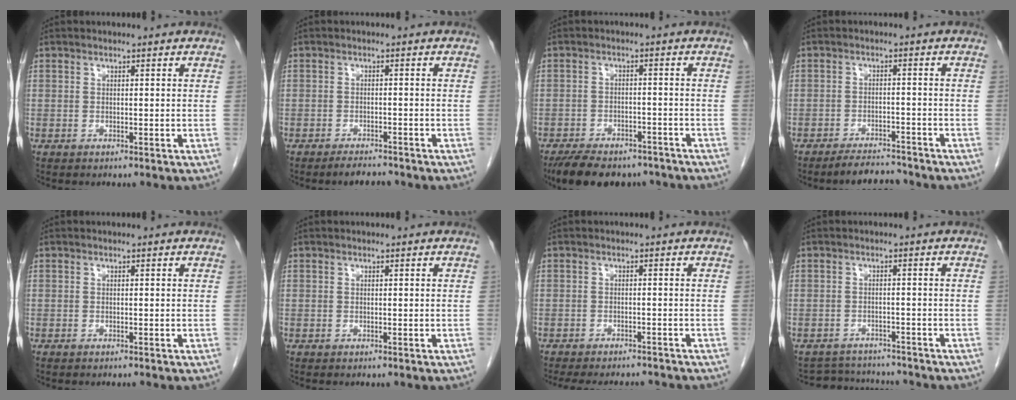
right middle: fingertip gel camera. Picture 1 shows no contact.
{"total": 2.6, "force": [-2.4, 0.6, 1.0], "torque": [-0.021, -0.004, -0.035]}
{"total": 13.1, "force": [-10.5, 5.6, 5.4], "torque": [-0.095, 0.001, -0.148]}
{"total": 4.7, "force": [-4.4, 1.1, 1.1], "torque": [-0.018, -0.007, -0.072]}
{"total": 0.6, "force": [-0.6, 0.0, 0.2], "torque": [-0.005, -0.002, -0.010]}
{"total": 0.0}
{"total": 11.0, "force": [-10.0, 2.7, 3.7], "torque": [-0.066, -0.002, -0.126]}
{"total": 5.4, "force": [-5.3, 1.1, -0.2], "torque": [0.004, 0.011, -0.074]}